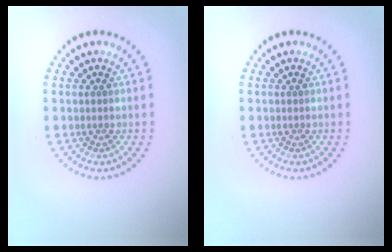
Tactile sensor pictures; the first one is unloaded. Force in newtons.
{"total": 0.0}